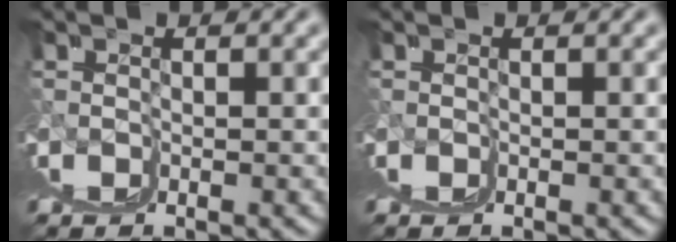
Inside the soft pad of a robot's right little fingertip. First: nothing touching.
{"total": 0.0}